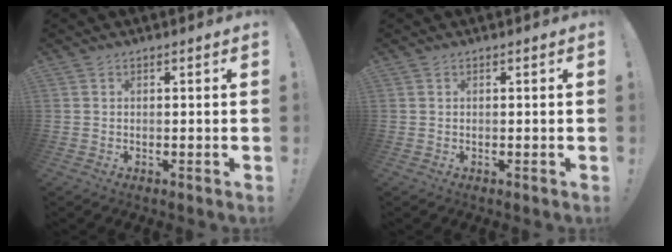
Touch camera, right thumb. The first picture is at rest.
{"total": 0.0}